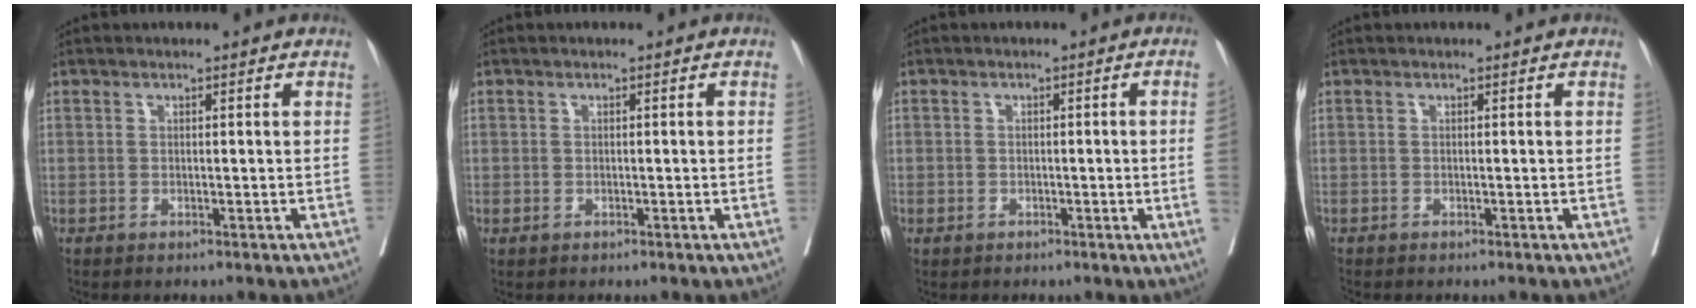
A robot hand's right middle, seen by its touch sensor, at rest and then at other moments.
{"total": 0.0}
{"total": 2.1, "force": [-0.4, 0.0, 2.1], "torque": [-0.028, 0.003, -0.005]}
{"total": 0.8, "force": [-0.7, -0.3, 0.4], "torque": [-0.003, 0.001, -0.008]}